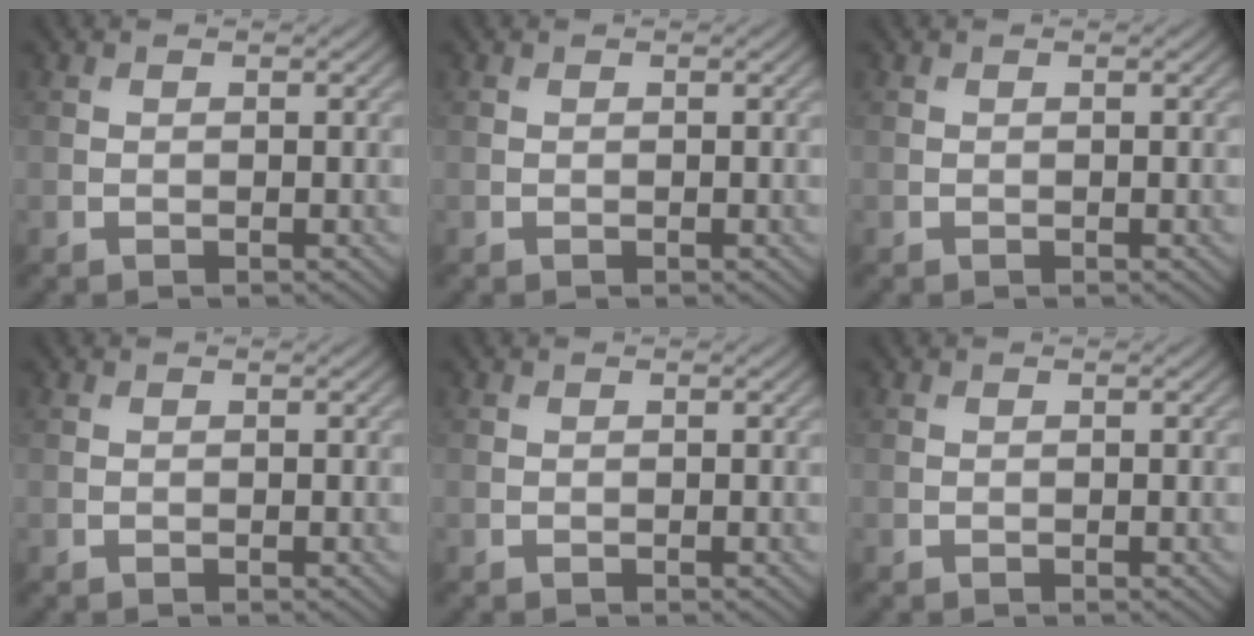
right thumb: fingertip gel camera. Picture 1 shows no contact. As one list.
[{"total": 0.0}, {"total": 0.0}, {"total": 0.0}, {"total": 0.0}, {"total": 0.0}]